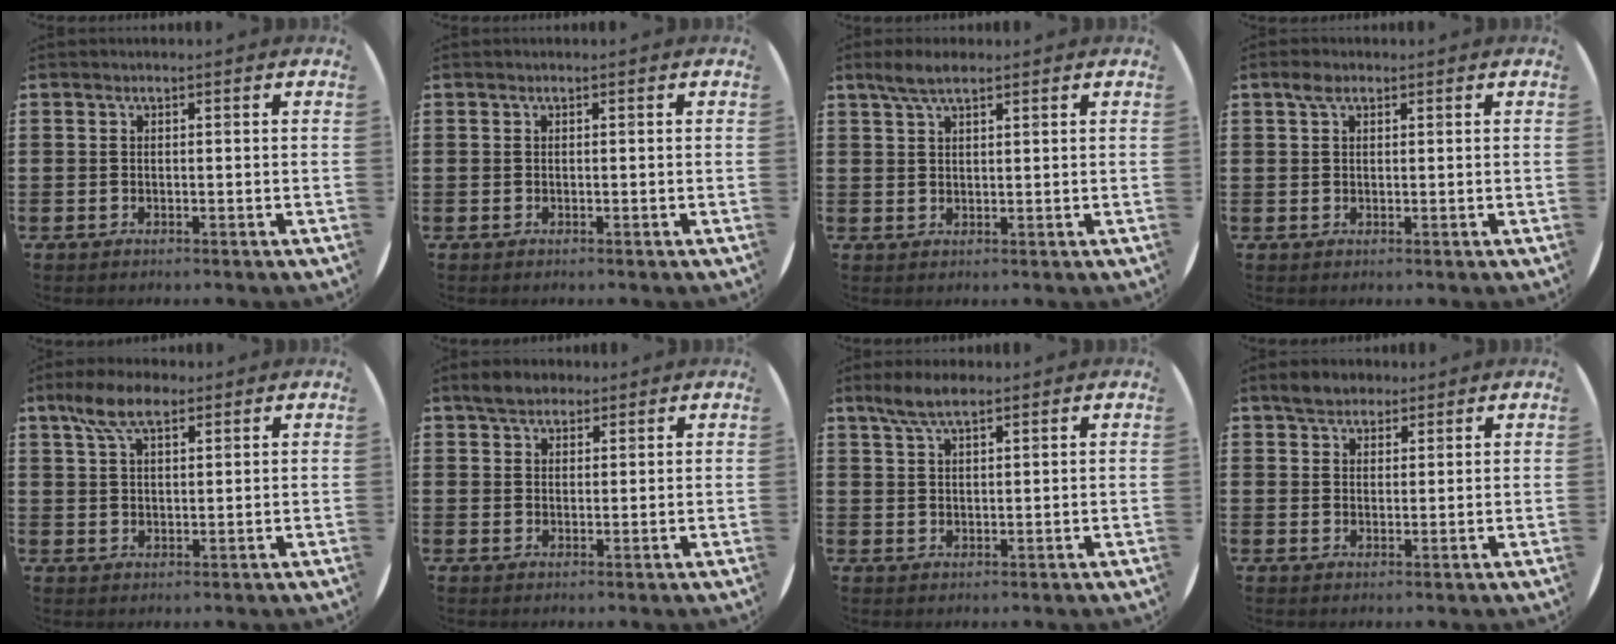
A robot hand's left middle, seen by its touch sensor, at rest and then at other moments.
{"total": 0.0}
{"total": 3.4, "force": [2.5, 0.9, 2.1], "torque": [-0.045, 0.005, 0.045]}
{"total": 1.9, "force": [1.1, 1.0, 1.1], "torque": [-0.017, 0.003, 0.018]}
{"total": 6.6, "force": [4.4, 2.7, 4.0], "torque": [-0.081, 0.002, 0.079]}
{"total": 3.0, "force": [2.6, 1.4, 0.5], "torque": [-0.008, 0.004, 0.049]}
{"total": 4.5, "force": [3.4, 1.2, 2.6], "torque": [-0.057, 0.002, 0.062]}
{"total": 3.1, "force": [2.7, 1.5, 0.4], "torque": [-0.006, 0.006, 0.050]}